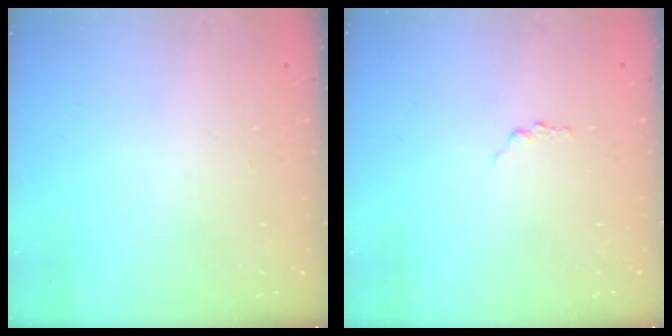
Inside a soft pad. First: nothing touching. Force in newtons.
{"total": 1.2, "press": 1.2, "slide": 0.2}